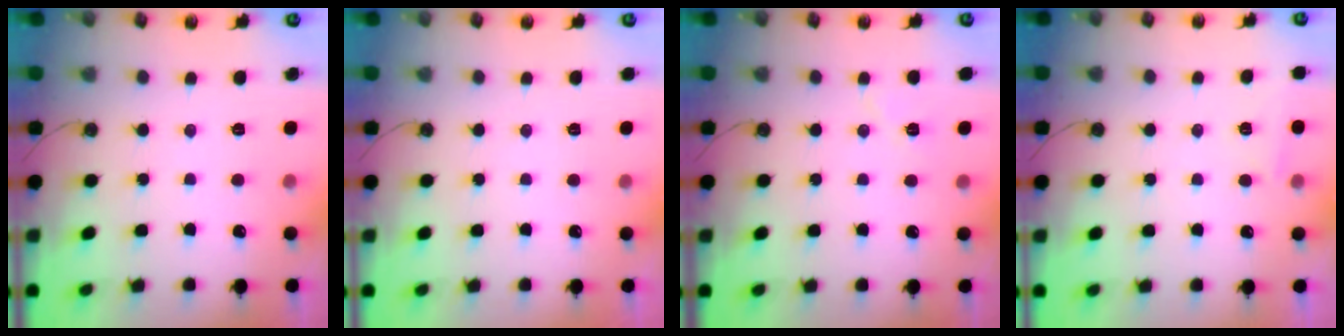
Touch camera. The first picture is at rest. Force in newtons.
{"total": 1.5, "press": 0.8, "slide": 1.3}
{"total": 5.2, "press": 4.9, "slide": 1.7}
{"total": 3.0, "press": 2.8, "slide": 0.9}